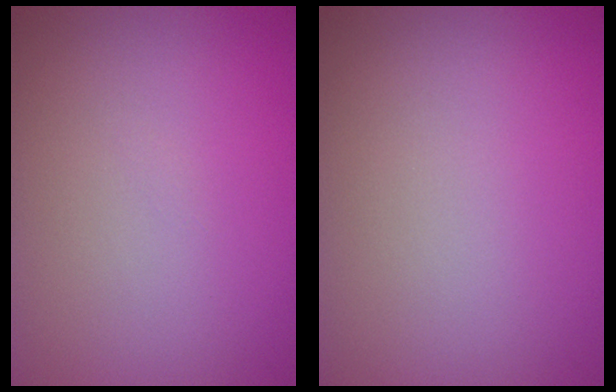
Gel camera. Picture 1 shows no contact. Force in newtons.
{"total": 0.0}